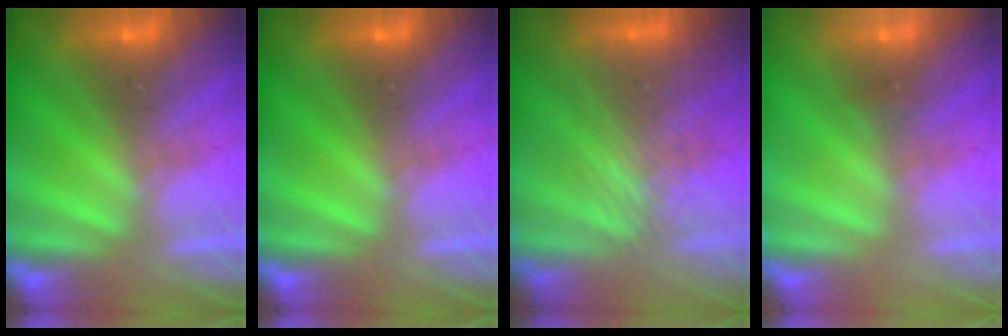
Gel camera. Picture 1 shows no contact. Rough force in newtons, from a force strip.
{"total": 0.0}
{"total": 3.1}
{"total": 1.9}